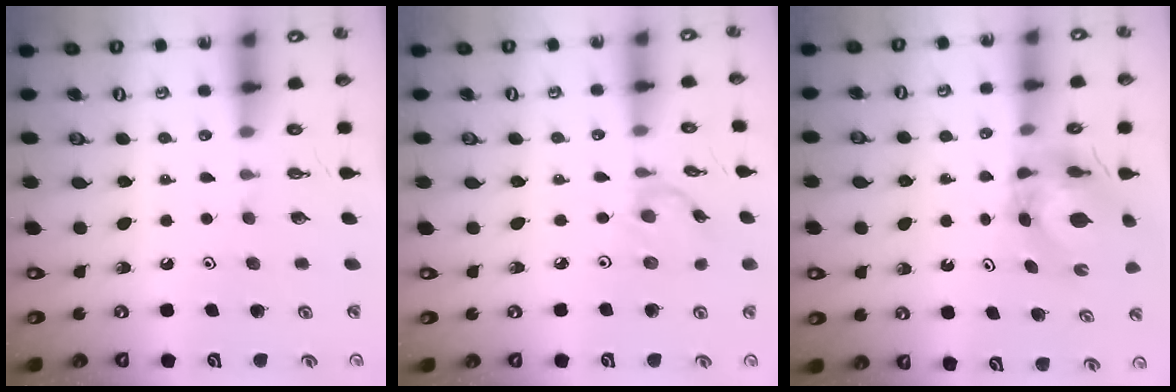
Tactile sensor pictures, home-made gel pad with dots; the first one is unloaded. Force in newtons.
{"total": 2.0, "press": 2.0, "slide": 0.3}
{"total": 5.9, "press": 5.9, "slide": 0.6}